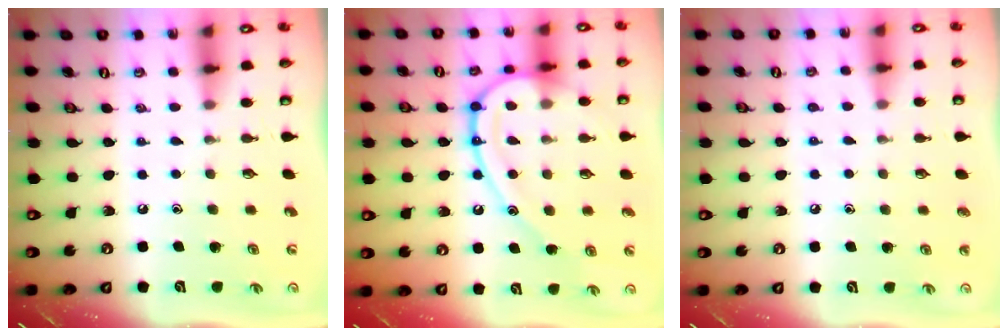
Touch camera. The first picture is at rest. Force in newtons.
{"total": 17.3, "press": 17.2, "slide": 1.7}
{"total": 5.2, "press": 5.1, "slide": 0.6}